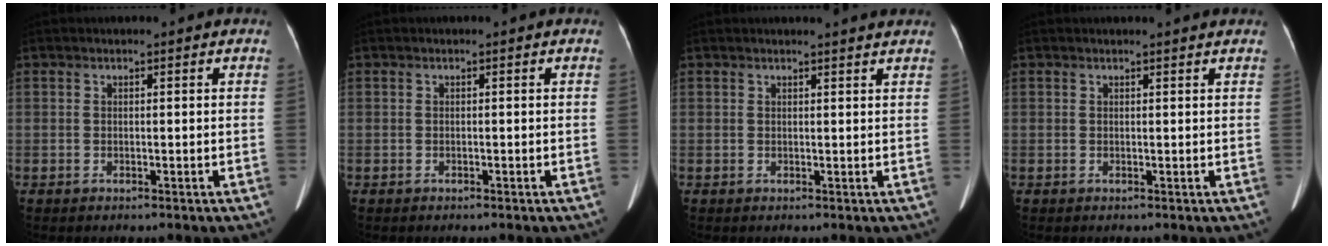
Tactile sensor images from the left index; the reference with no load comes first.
{"total": 0.0}
{"total": 2.7, "force": [2.6, -0.3, 0.7], "torque": [-0.012, 0.001, 0.026]}
{"total": 1.5, "force": [1.5, -0.2, 0.3], "torque": [-0.010, 0.002, 0.018]}